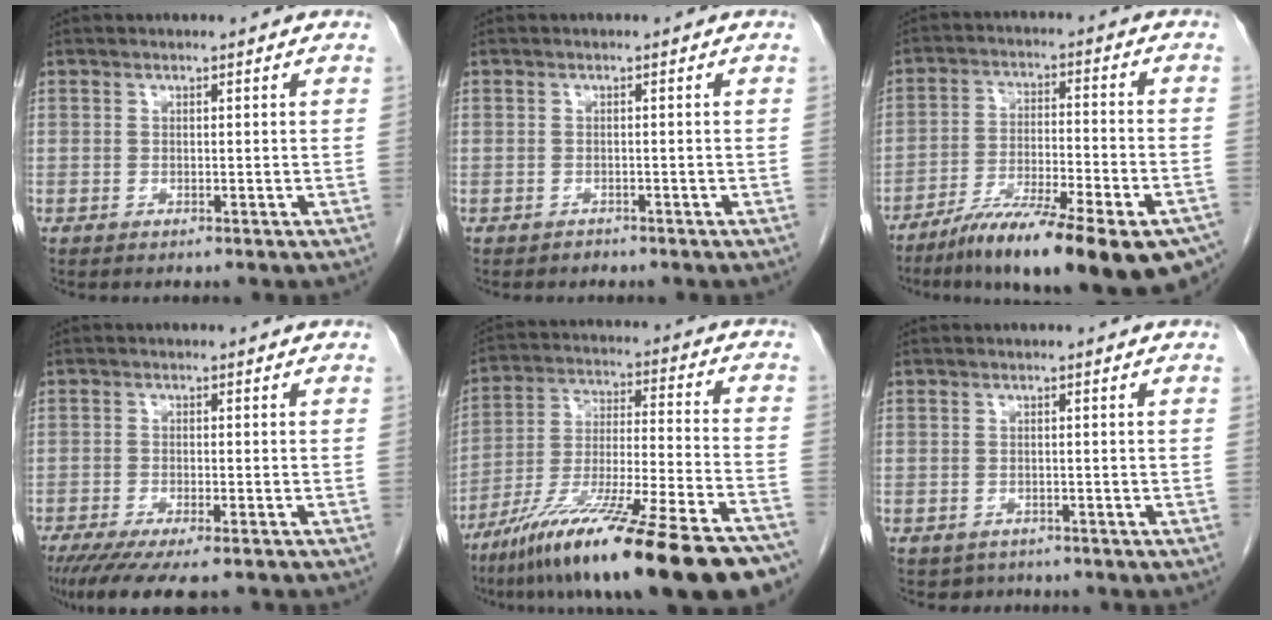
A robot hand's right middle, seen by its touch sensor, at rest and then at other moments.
{"total": 0.8, "force": [-0.6, 0.4, -0.1], "torque": [-0.006, 0.001, -0.013]}
{"total": 22.6, "force": [-16.5, 4.0, 14.8], "torque": [-0.169, -0.013, -0.249]}
{"total": 10.2, "force": [-8.1, 1.8, 6.0], "torque": [-0.086, -0.018, -0.124]}
{"total": 27.7, "force": [-20.6, 1.9, 18.5], "torque": [-0.241, -0.027, -0.336]}
{"total": 1.9, "force": [-1.4, 1.2, -0.2], "torque": [-0.004, 0.003, -0.021]}